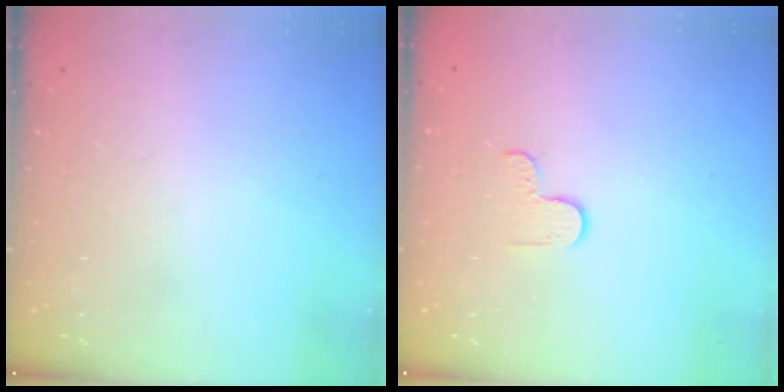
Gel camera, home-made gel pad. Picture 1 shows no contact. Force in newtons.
{"total": 3.0, "press": 3.0, "slide": 0.4}